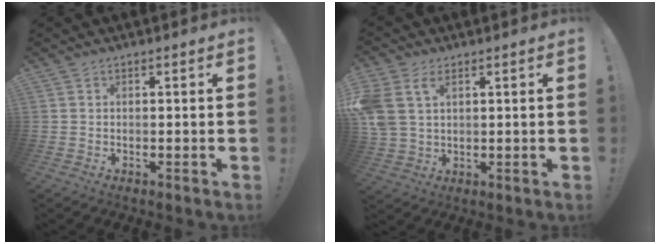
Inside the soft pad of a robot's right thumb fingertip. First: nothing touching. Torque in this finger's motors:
{"motor_torque": [0.41, 0.47, 1.13, 0.53, 0.21]}